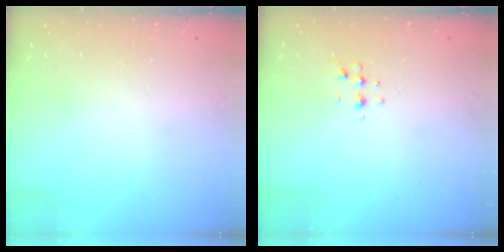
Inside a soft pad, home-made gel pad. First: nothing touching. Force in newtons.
{"total": 3.8, "press": 3.6, "slide": 1.3}